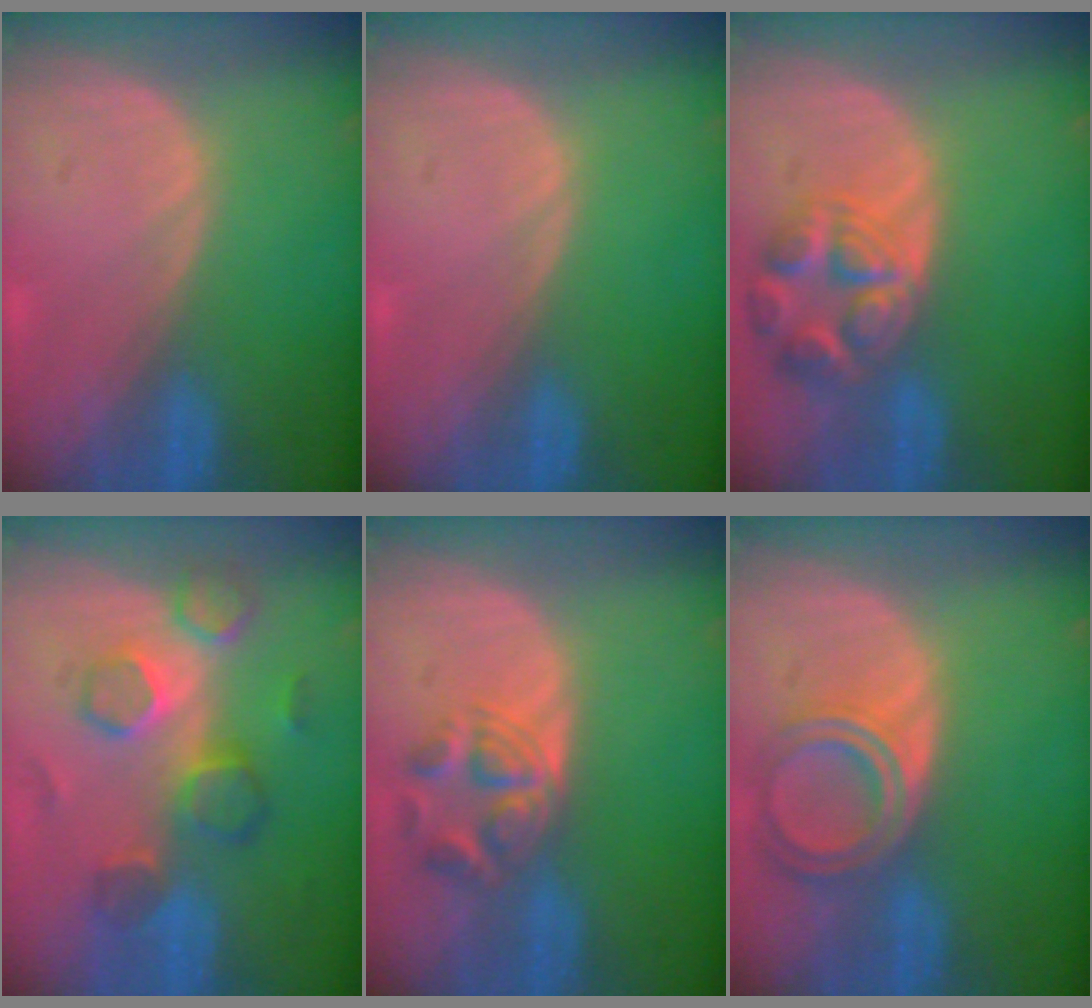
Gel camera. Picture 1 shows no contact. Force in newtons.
{"total": 0.0}
{"total": 7.8, "press": 7.0, "slide": 3.5}
{"total": 8.2, "press": 8.0, "slide": 1.8}
{"total": 5.7, "press": 5.1, "slide": 2.4}
{"total": 6.6, "press": 5.9, "slide": 3.0}